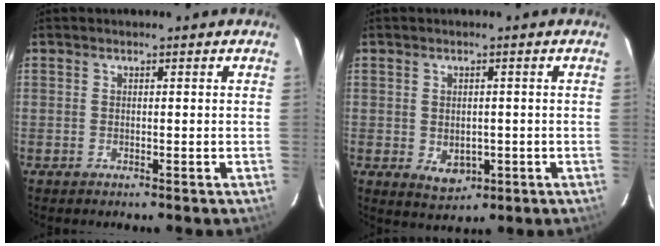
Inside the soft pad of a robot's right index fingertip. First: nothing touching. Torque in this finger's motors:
{"motor_torque": [0.63, 0.08, 0.19, 0.05]}